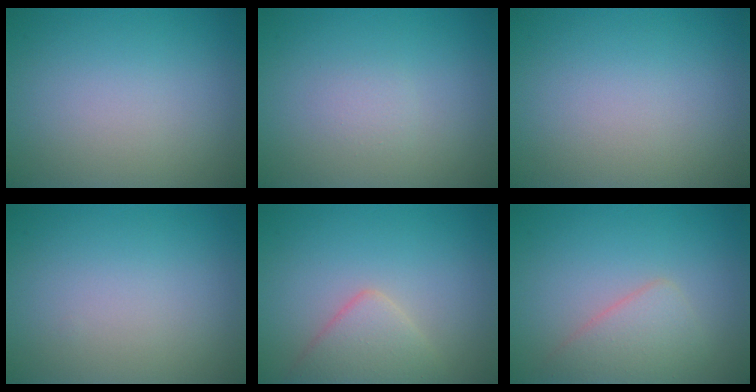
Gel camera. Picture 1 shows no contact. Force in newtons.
{"total": 0.8, "press": 0.8, "slide": 0.0}
{"total": 0.0}
{"total": 0.0}
{"total": 3.2, "press": 3.2, "slide": 0.1}
{"total": 2.8, "press": 2.8, "slide": 0.2}